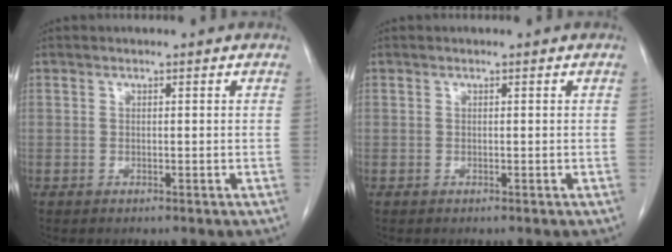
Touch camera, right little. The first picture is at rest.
{"total": 0.0}